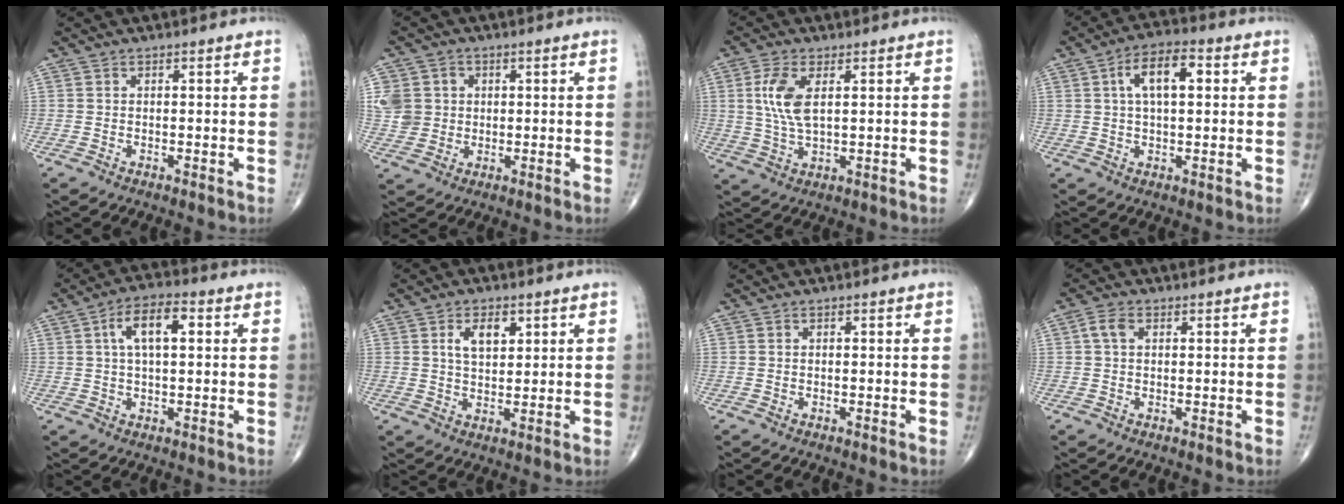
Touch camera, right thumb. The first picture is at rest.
{"total": 7.4, "force": [1.3, 6.8, 2.7], "torque": [-0.033, 0.005, 0.030]}
{"total": 6.3, "force": [1.5, 2.8, 5.5], "torque": [-0.127, -0.003, 0.033]}
{"total": 8.7, "force": [2.1, 4.0, 7.5], "torque": [-0.123, 0.015, 0.029]}
{"total": 8.3, "force": [2.0, 3.7, 7.2], "torque": [-0.123, 0.014, 0.029]}
{"total": 5.6, "force": [2.2, 3.1, 4.1], "torque": [-0.057, -0.011, 0.038]}
{"total": 0.0}
{"total": 2.7, "force": [0.7, 1.7, 2.0], "torque": [-0.043, 0.008, 0.011]}